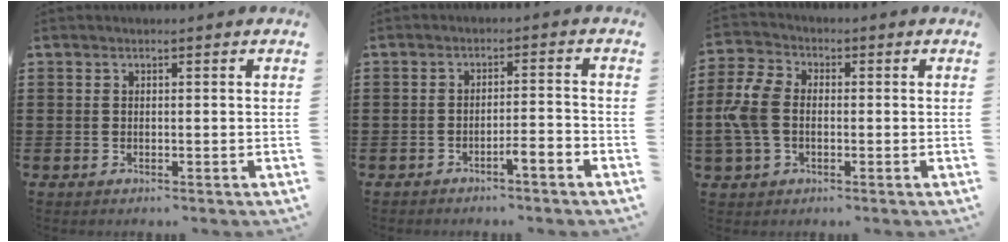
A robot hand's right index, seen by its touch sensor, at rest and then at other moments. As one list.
[{"total": 2.7, "force": [-2.3, -0.3, 1.4], "torque": [-0.025, 0.001, -0.046]}, {"total": 7.2, "force": [-0.9, 4.8, 5.3], "torque": [-0.149, 0.000, -0.027]}]